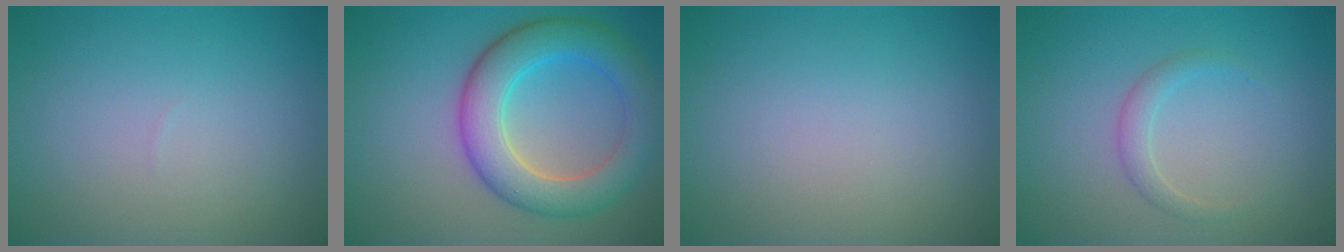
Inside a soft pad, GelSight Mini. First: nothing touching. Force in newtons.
{"total": 6.8, "press": 6.8, "slide": 0.1}
{"total": 0.0}
{"total": 1.4, "press": 1.4, "slide": 0.0}